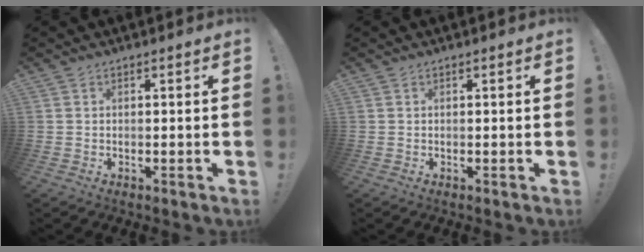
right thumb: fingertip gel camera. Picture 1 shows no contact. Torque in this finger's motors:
{"motor_torque": [0.02, 0.10, 0.09, -0.07, 0.00]}